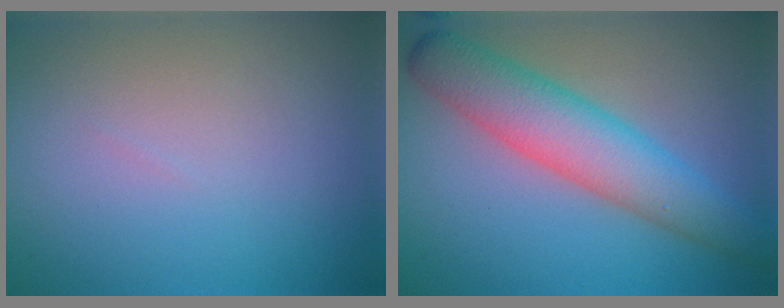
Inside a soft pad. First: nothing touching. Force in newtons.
{"total": 6.7, "press": 6.7, "slide": 0.1}